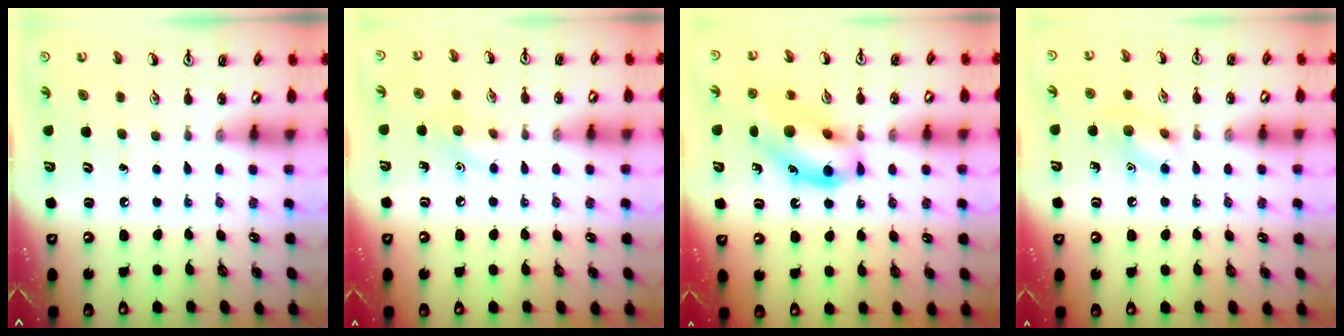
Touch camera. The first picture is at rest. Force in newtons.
{"total": 7.1, "press": 6.8, "slide": 1.8}
{"total": 15.1, "press": 14.7, "slide": 3.5}
{"total": 7.8, "press": 7.6, "slide": 1.5}